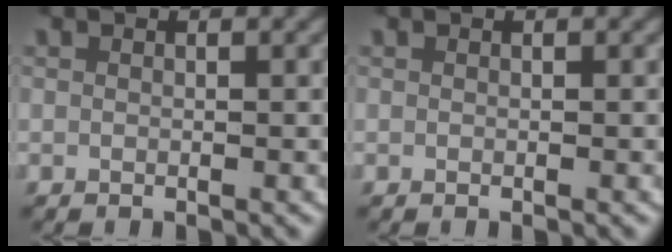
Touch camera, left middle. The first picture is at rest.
{"total": 0.0}